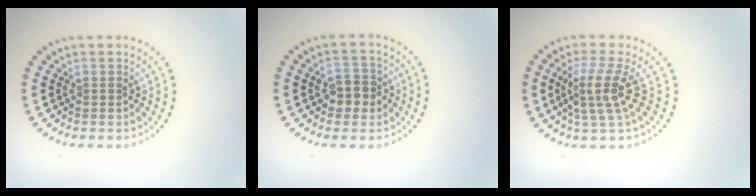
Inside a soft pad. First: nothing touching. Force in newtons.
{"total": 2.8, "press": 2.8, "slide": 0.4}
{"total": 3.7, "press": 2.7, "slide": 2.6}